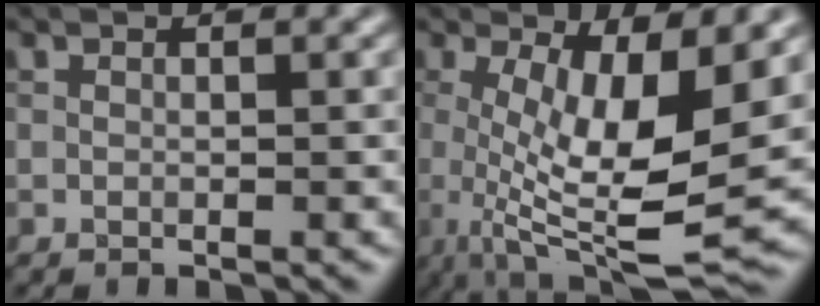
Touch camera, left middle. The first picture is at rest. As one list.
[{"total": 10.1, "force": [0.0, 3.1, 9.7], "torque": [-0.169, -0.019, 0.006]}]